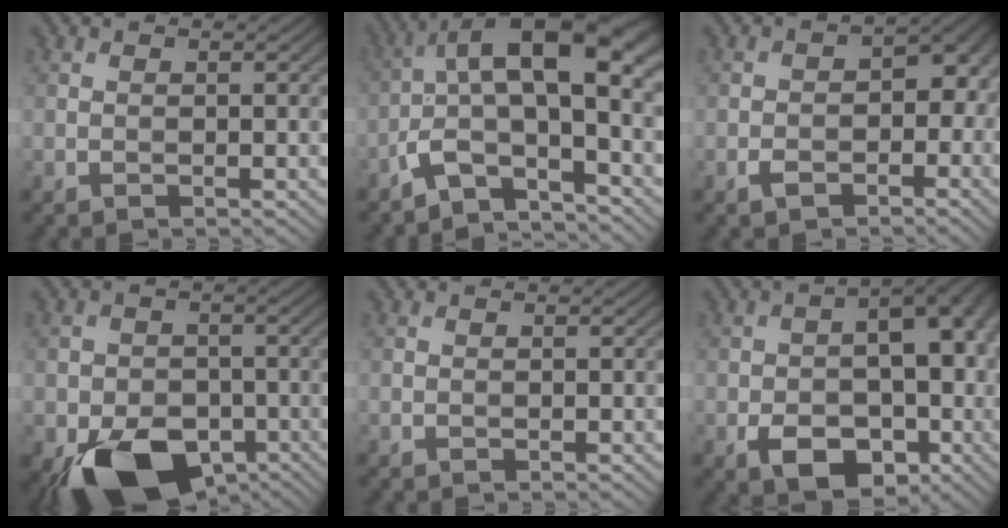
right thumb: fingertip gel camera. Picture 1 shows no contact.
{"total": 11.7, "force": [-2.0, 3.9, 10.9], "torque": [-0.190, 0.020, -0.049]}
{"total": 5.9, "force": [-2.0, 3.9, 3.9], "torque": [-0.050, -0.011, -0.038]}
{"total": 12.4, "force": [-6.5, 8.0, 6.9], "torque": [-0.114, -0.045, -0.099]}
{"total": 0.0}
{"total": 12.0, "force": [-3.0, 7.9, 8.6], "torque": [-0.114, -0.022, -0.041]}